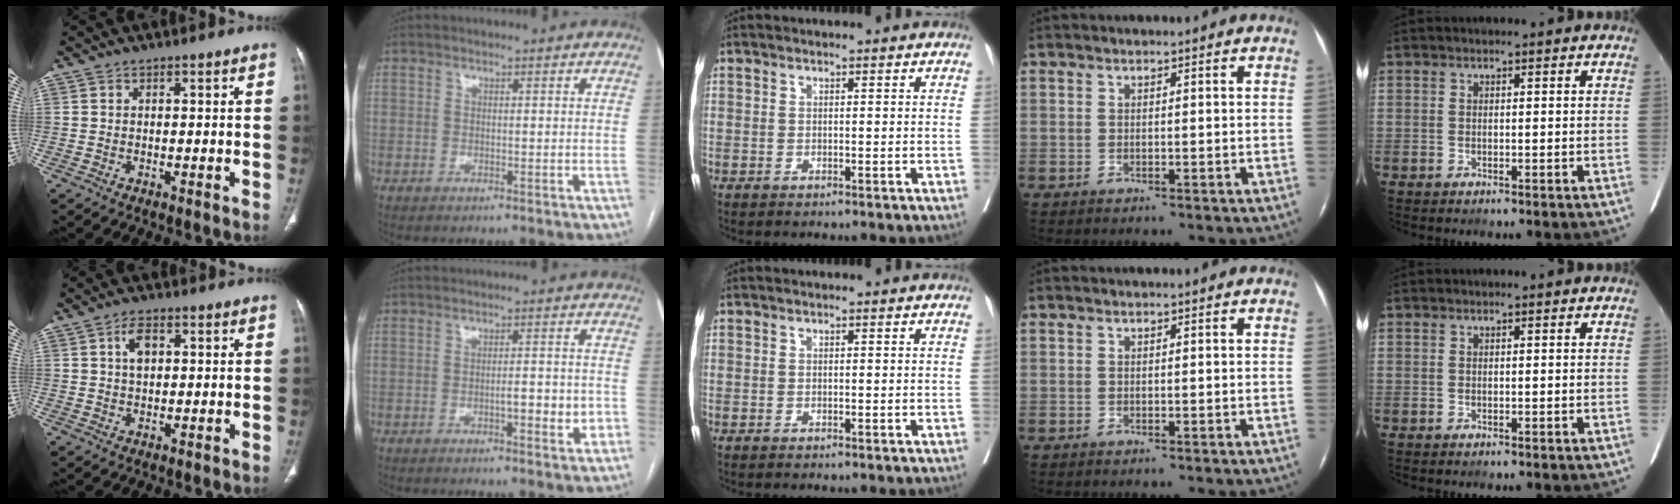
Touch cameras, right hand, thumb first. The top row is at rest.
{"thumb": {"total": 4.1, "force": [1.1, 2.4, 3.1], "torque": [-0.050, 0.004, 0.018]}, "index": {"total": 4.5, "force": [-1.7, 1.1, 4.1], "torque": [-0.058, 0.006, -0.021]}}